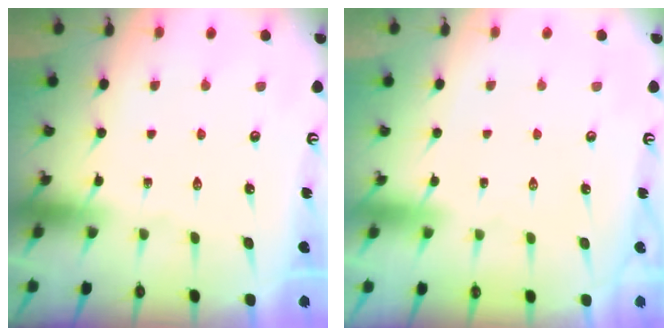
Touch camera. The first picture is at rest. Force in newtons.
{"total": 1.6, "press": 1.6, "slide": 0.1}